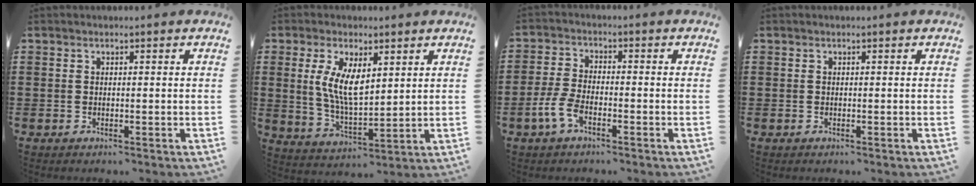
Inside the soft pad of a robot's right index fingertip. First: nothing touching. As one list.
[{"total": 7.6, "force": [2.1, 3.2, 6.6], "torque": [-0.130, 0.007, 0.040]}, {"total": 4.5, "force": [-2.4, 1.9, 3.3], "torque": [-0.084, 0.000, -0.052]}, {"total": 1.1, "force": [0.6, -0.7, -0.5], "torque": [0.013, -0.002, 0.013]}]